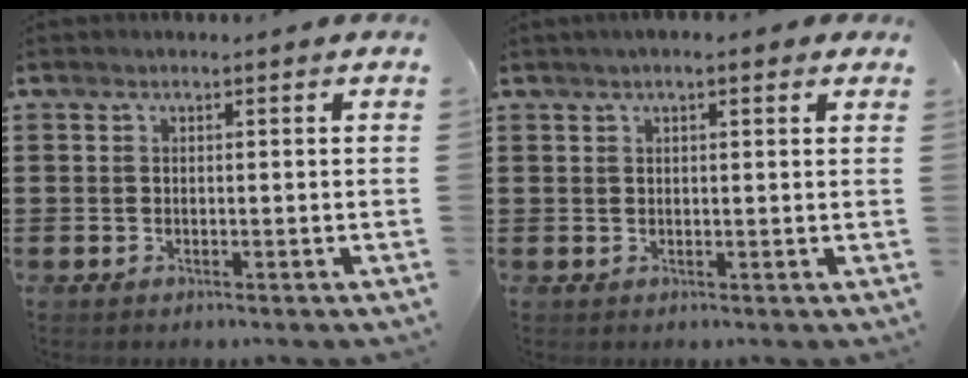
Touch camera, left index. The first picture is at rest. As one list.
[{"total": 2.0, "force": [1.3, 0.4, 1.5], "torque": [-0.031, 0.005, 0.022]}]